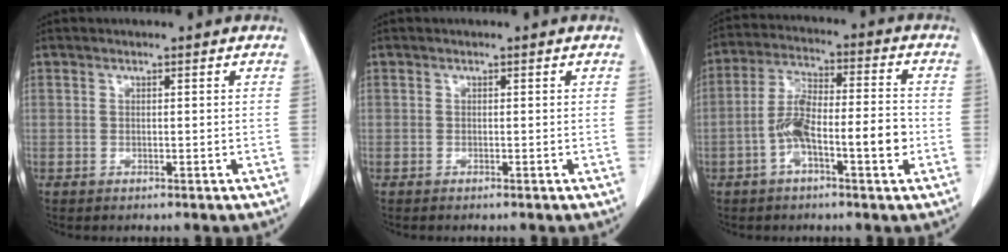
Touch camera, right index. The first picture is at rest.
{"total": 0.0}
{"total": 10.1, "force": [-3.1, 2.4, 9.3], "torque": [-0.172, 0.025, -0.053]}